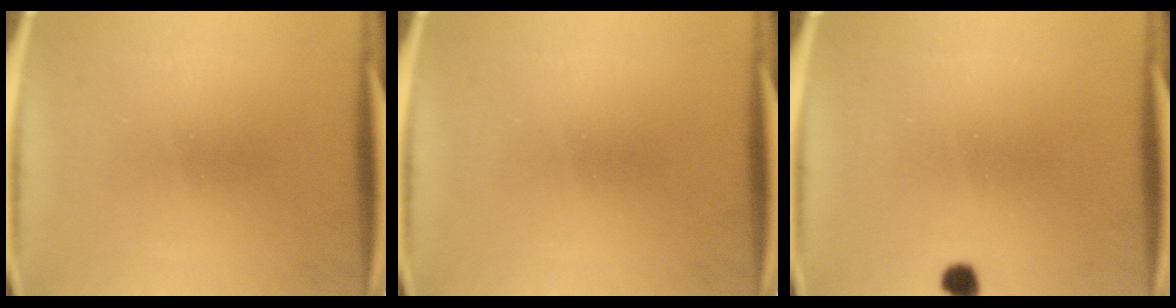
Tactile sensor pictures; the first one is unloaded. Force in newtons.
{"total": 0.0}
{"total": 2.0}